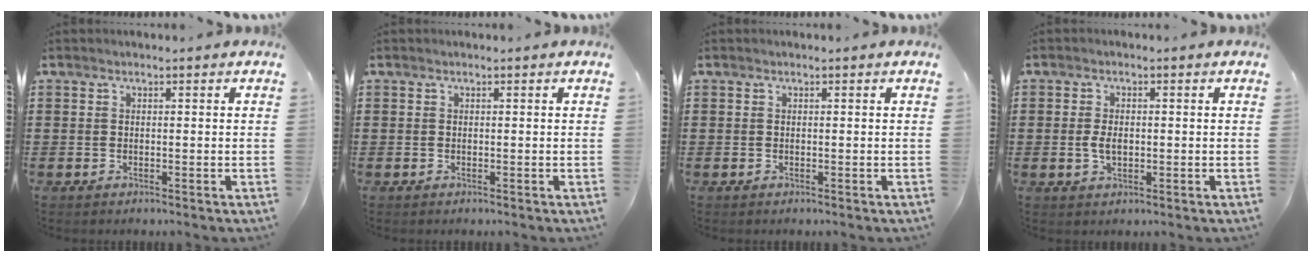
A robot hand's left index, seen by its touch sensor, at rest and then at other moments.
{"total": 0.0}
{"total": 0.0}
{"total": 3.1, "force": [-0.1, 1.6, 2.6], "torque": [-0.058, 0.002, -0.005]}